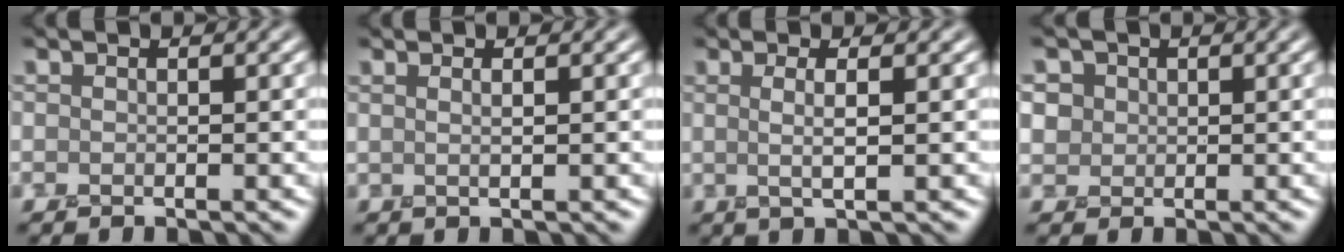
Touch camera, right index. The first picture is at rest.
{"total": 0.8, "force": [0.6, 0.2, 0.6], "torque": [0.000, 0.002, 0.003]}
{"total": 2.0, "force": [0.4, 0.4, 1.9], "torque": [-0.030, 0.002, 0.007]}
{"total": 2.4, "force": [1.0, 2.2, 0.2], "torque": [-0.006, 0.022, 0.015]}